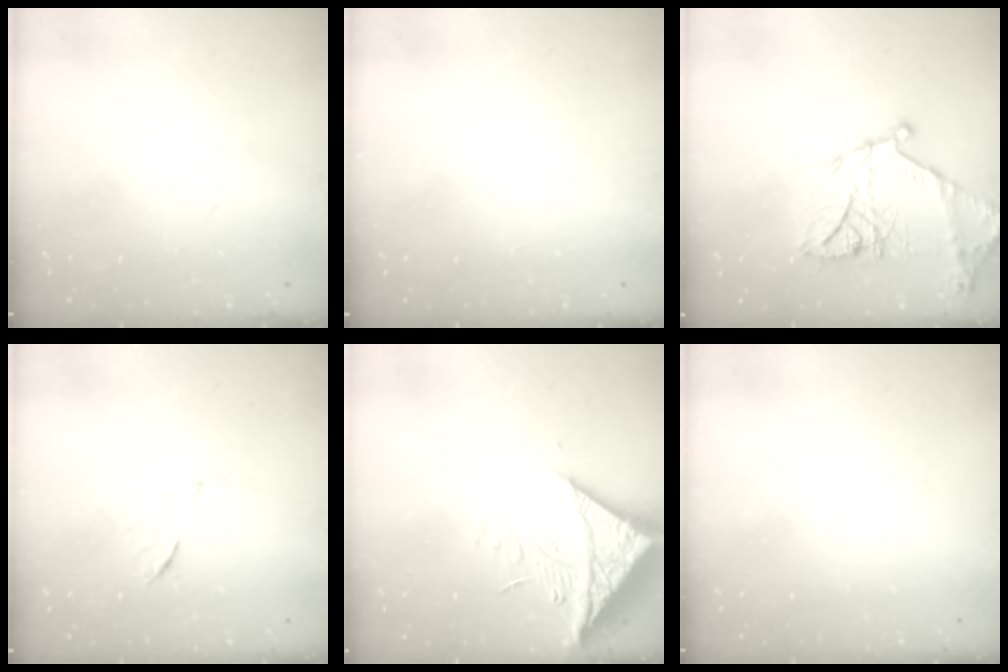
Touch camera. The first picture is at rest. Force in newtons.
{"total": 1.6, "press": 1.5, "slide": 0.1}
{"total": 18.7, "press": 18.6, "slide": 1.4}
{"total": 6.2, "press": 6.2, "slide": 0.2}
{"total": 11.9, "press": 11.8, "slide": 1.4}
{"total": 1.5, "press": 1.5, "slide": 0.1}